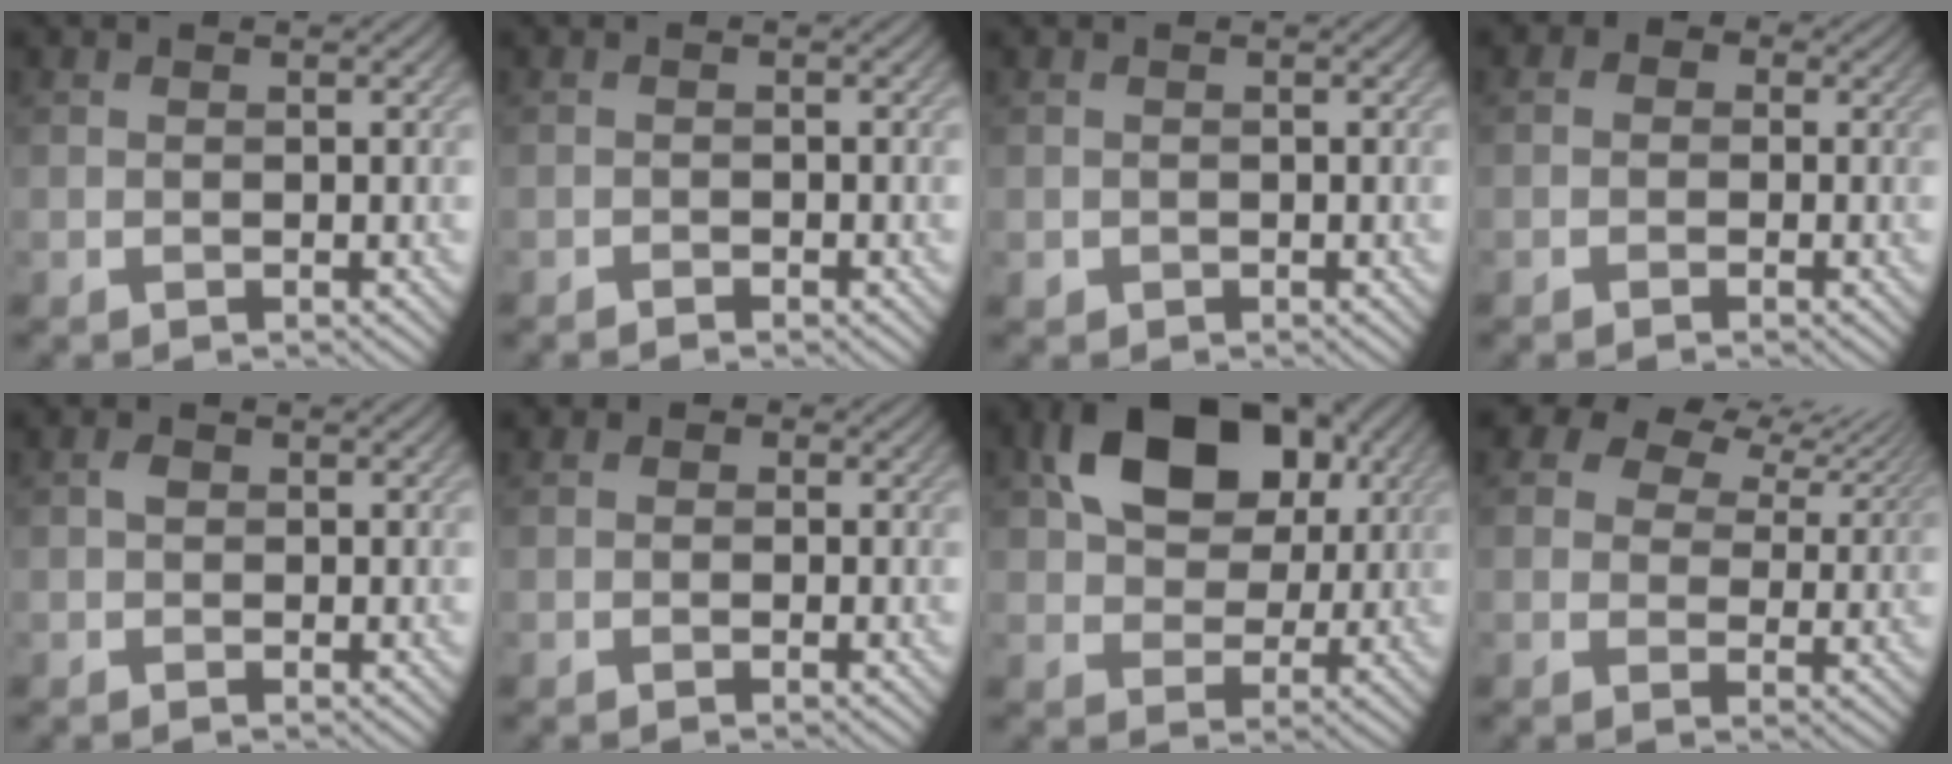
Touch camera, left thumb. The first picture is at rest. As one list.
[{"total": 0.7, "force": [-0.7, 0.1, 0.3], "torque": [-0.005, 0.000, -0.012]}, {"total": 0.5, "force": [-0.2, 0.5, 0.1], "torque": [0.000, -0.006, -0.004]}, {"total": 2.5, "force": [0.0, 2.2, 1.3], "torque": [-0.009, 0.009, -0.025]}, {"total": 1.2, "force": [-0.3, 0.8, 0.8], "torque": [-0.015, 0.001, -0.008]}, {"total": 1.6, "force": [-0.2, 1.4, 0.7], "torque": [0.001, 0.004, -0.021]}, {"total": 12.3, "force": [4.4, 8.4, 7.9], "torque": [-0.130, 0.012, 0.073]}, {"total": 9.3, "force": [5.9, 5.4, 4.8], "torque": [-0.100, 0.023, 0.081]}]